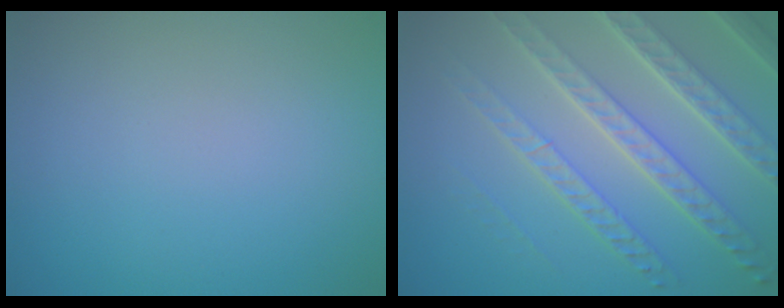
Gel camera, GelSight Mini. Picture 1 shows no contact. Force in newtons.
{"total": 7.6, "press": 5.2, "slide": 5.5}